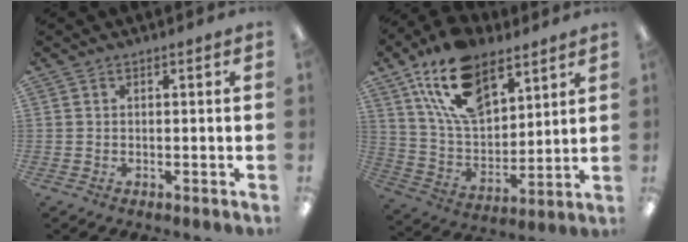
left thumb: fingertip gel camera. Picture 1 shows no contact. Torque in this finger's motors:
{"motor_torque": [0.97, 0.58, 1.75, -1.02, 0.59]}